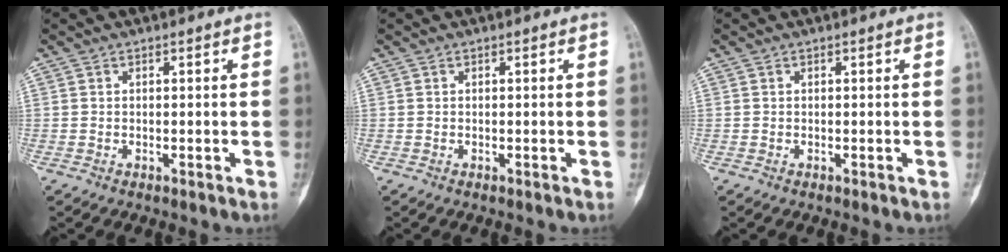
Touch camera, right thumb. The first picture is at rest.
{"total": 0.0}
{"total": 0.0}